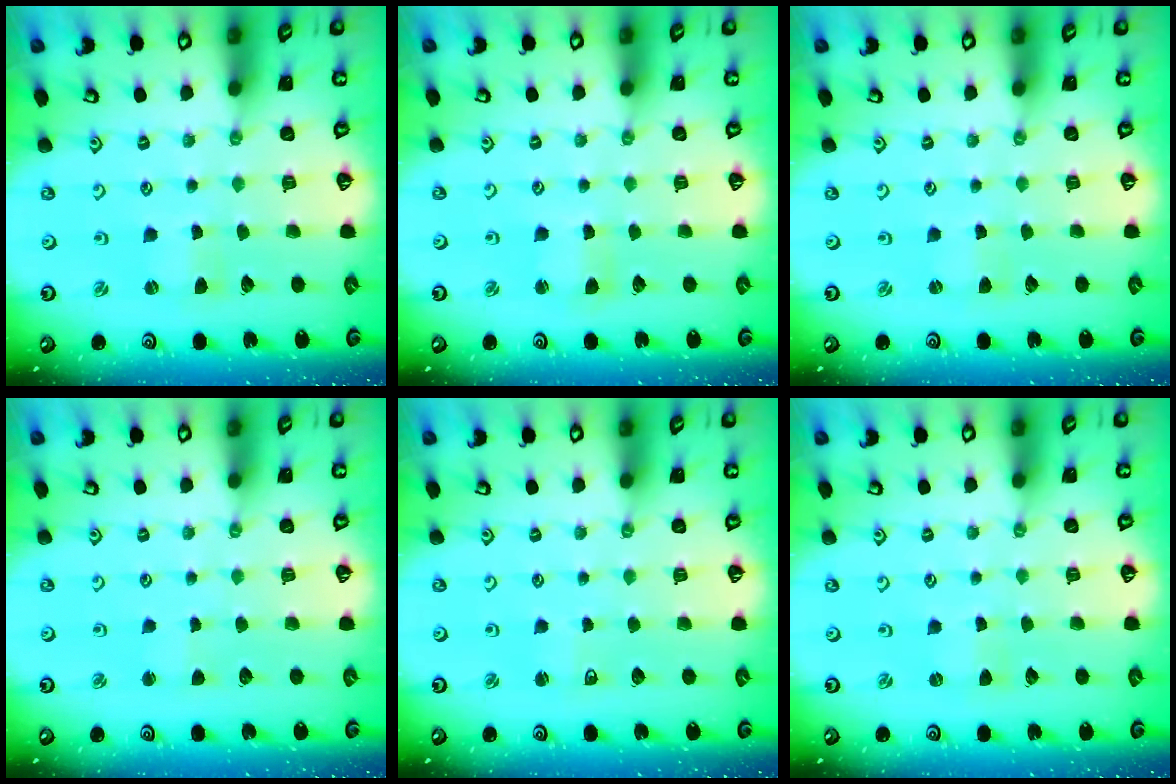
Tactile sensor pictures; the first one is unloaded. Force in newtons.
{"total": 2.2, "press": 2.2, "slide": 0.4}
{"total": 0.7, "press": 0.7, "slide": 0.2}
{"total": 1.3, "press": 1.3, "slide": 0.2}
{"total": 2.4, "press": 2.4, "slide": 0.3}
{"total": 0.0}